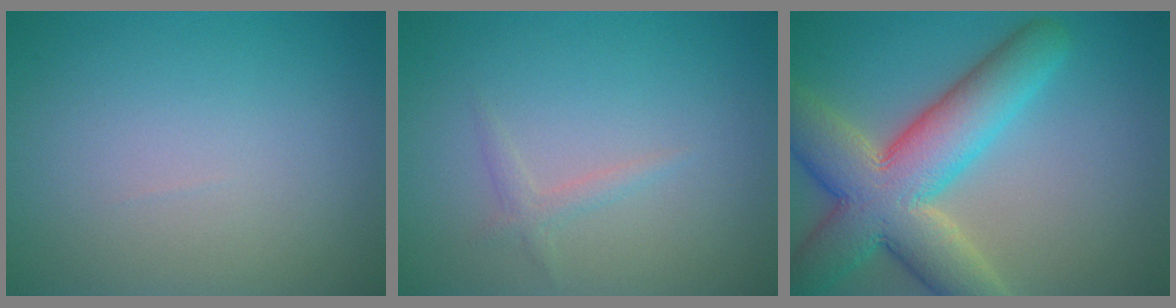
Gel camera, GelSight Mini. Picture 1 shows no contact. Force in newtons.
{"total": 1.1, "press": 1.1, "slide": 0.0}
{"total": 10.5, "press": 10.5, "slide": 0.6}